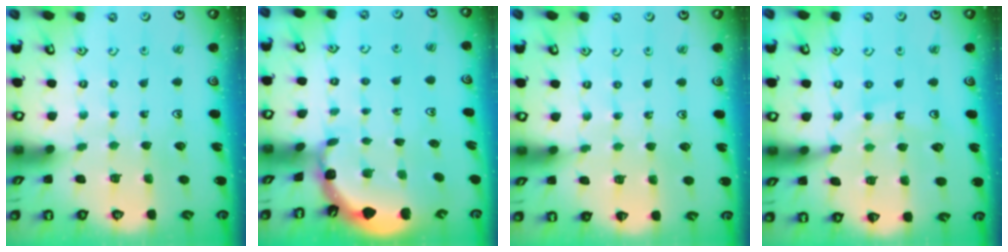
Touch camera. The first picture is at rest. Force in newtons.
{"total": 1.7, "press": 1.6, "slide": 0.1}
{"total": 3.9, "press": 3.5, "slide": 1.7}
{"total": 12.1, "press": 11.6, "slide": 3.5}